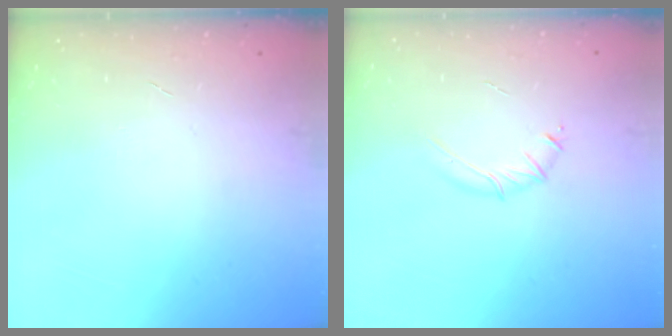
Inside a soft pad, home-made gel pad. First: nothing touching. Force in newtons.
{"total": 3.2, "press": 3.0, "slide": 1.0}